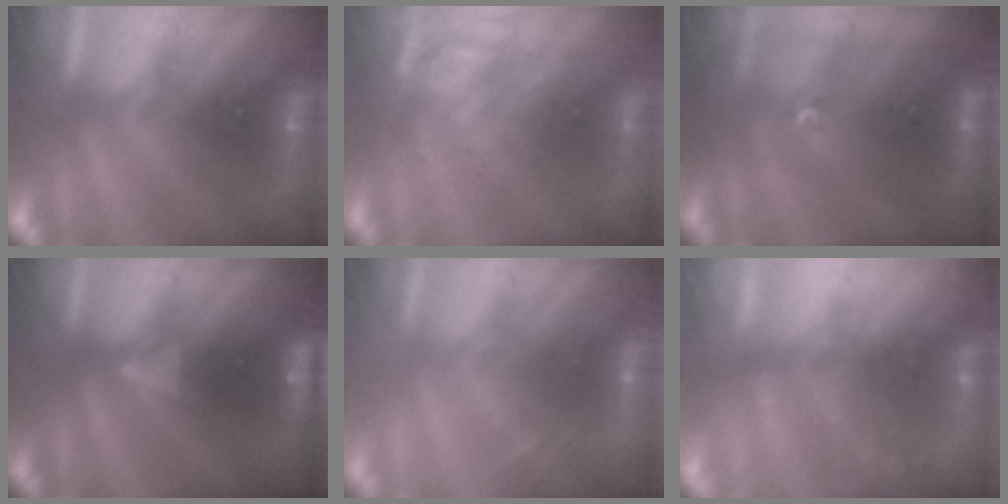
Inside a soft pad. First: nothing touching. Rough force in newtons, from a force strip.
{"total": 3.6}
{"total": 4.7}
{"total": 2.9}
{"total": 2.0}
{"total": 2.5}